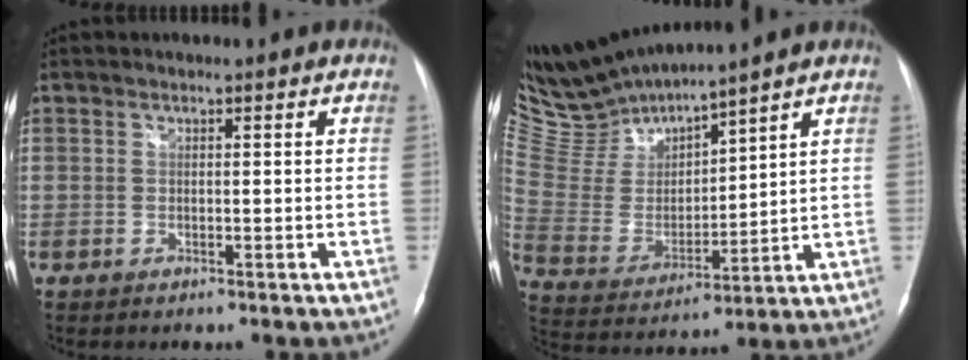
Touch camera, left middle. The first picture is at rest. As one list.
[{"total": 11.6, "force": [11.4, 0.1, 2.1], "torque": [-0.069, -0.002, 0.247]}]